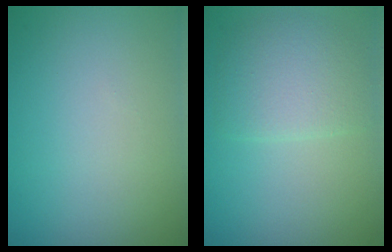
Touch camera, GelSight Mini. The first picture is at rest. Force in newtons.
{"total": 3.6, "press": 3.6, "slide": 0.1}